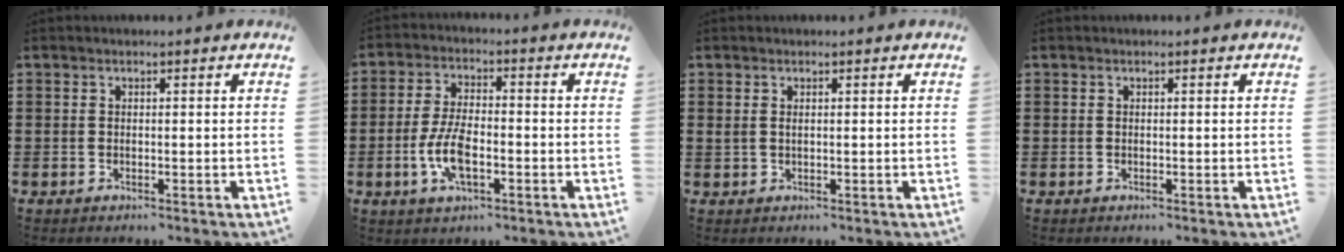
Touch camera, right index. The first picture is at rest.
{"total": 6.5, "force": [-1.8, 2.7, 5.7], "torque": [-0.129, -0.003, -0.037]}
{"total": 0.6, "force": [0.3, 0.2, 0.4], "torque": [-0.009, 0.004, 0.006]}
{"total": 0.0}